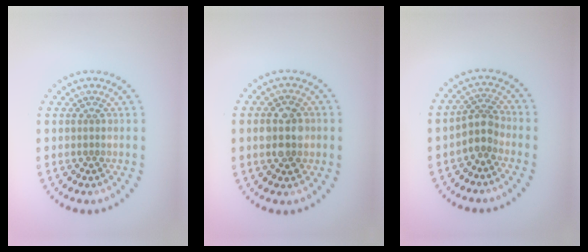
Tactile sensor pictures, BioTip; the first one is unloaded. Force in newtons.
{"total": 3.3, "press": 3.3, "slide": 0.3}
{"total": 2.3, "press": 1.8, "slide": 1.4}